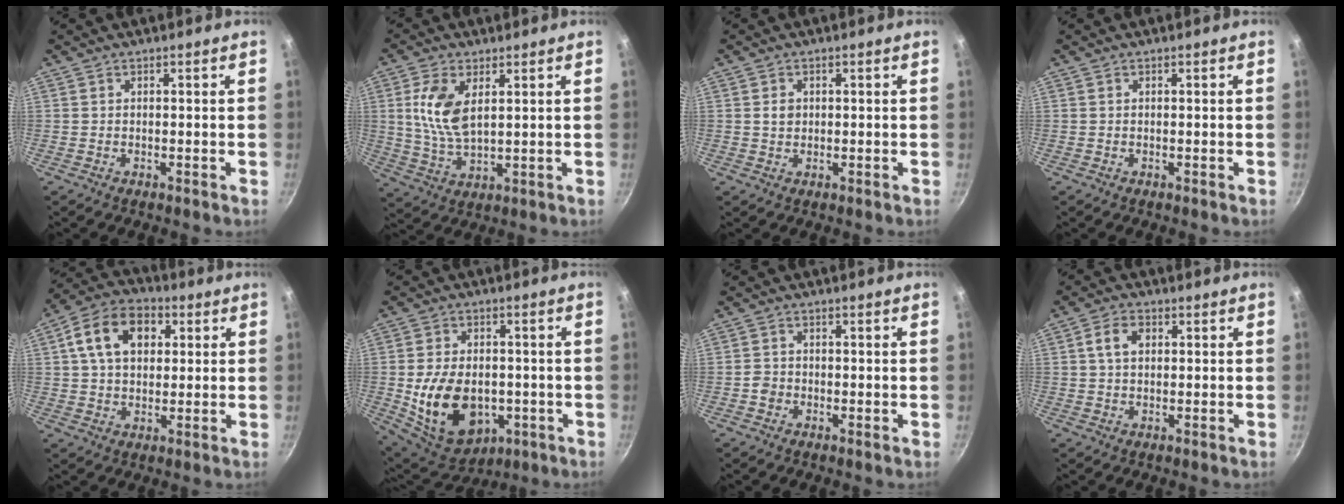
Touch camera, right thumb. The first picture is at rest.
{"total": 9.6, "force": [2.7, 5.0, 7.8], "torque": [-0.154, -0.015, 0.057]}
{"total": 2.0, "force": [0.3, 1.6, 1.1], "torque": [-0.011, 0.002, 0.005]}
{"total": 0.0}
{"total": 13.0, "force": [3.7, 9.1, 8.6], "torque": [-0.127, 0.015, 0.046]}
{"total": 16.7, "force": [-2.8, 11.5, 11.9], "torque": [-0.186, -0.001, -0.027]}
{"total": 1.9, "force": [-0.7, 1.6, 0.6], "torque": [-0.005, 0.011, -0.016]}
{"total": 4.7, "force": [1.1, 3.2, 3.2], "torque": [-0.045, 0.008, 0.014]}